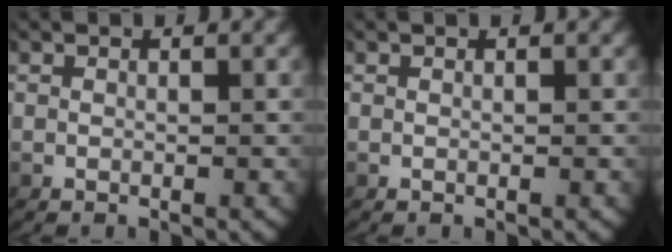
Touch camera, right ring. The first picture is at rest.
{"total": 0.0}